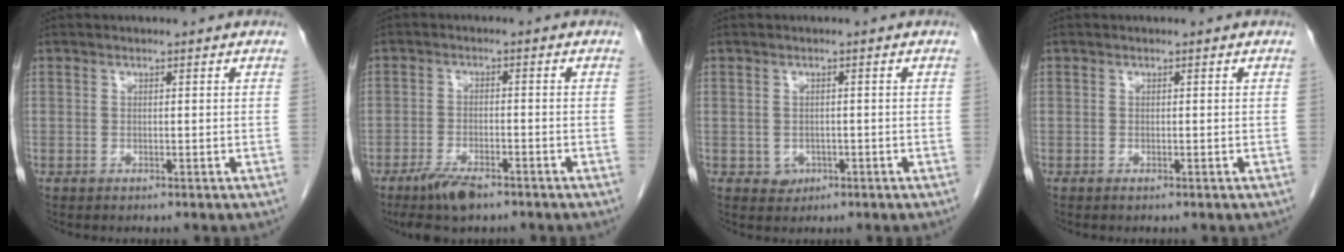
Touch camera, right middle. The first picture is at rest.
{"total": 5.8, "force": [-4.3, 1.6, 3.6], "torque": [-0.073, -0.008, -0.075]}
{"total": 1.8, "force": [-0.6, 1.6, 0.6], "torque": [-0.007, 0.004, -0.003]}
{"total": 0.0}